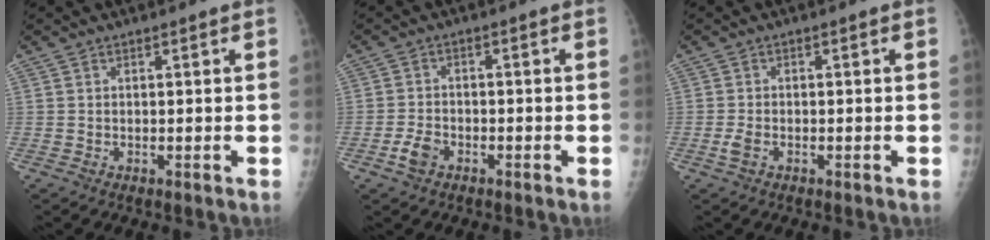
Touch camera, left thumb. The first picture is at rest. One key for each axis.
{"total": 3.5, "fx": -2.0, "fy": 2.2, "fz": 2.0, "tx": -0.039, "ty": 0.013, "tz": -0.036}
{"total": 2.1, "fx": -0.9, "fy": 1.1, "fz": 1.5, "tx": -0.039, "ty": 0.005, "tz": -0.019}